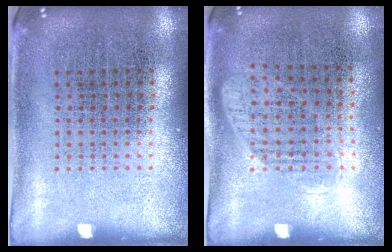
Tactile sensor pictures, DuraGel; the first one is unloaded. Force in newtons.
{"total": 1.1, "press": 0.9, "slide": 0.6}